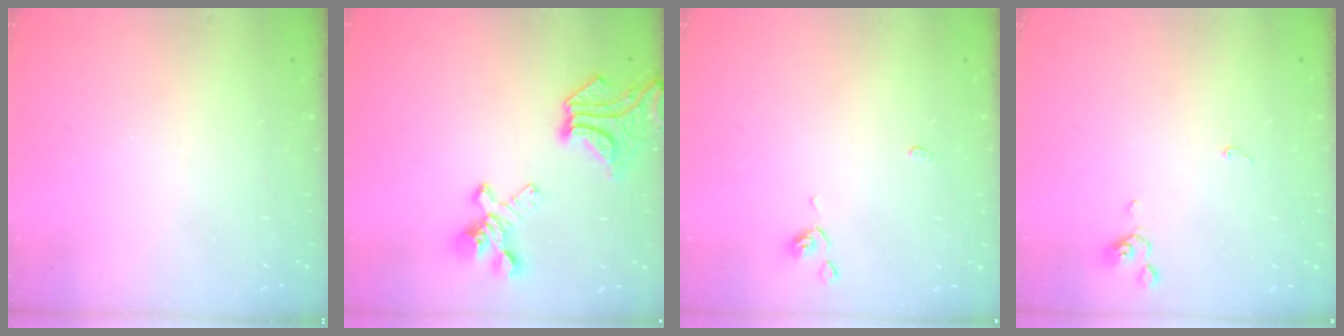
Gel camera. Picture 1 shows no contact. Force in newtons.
{"total": 11.4, "press": 11.0, "slide": 2.8}
{"total": 0.9, "press": 0.9, "slide": 0.4}
{"total": 0.7, "press": 0.6, "slide": 0.3}